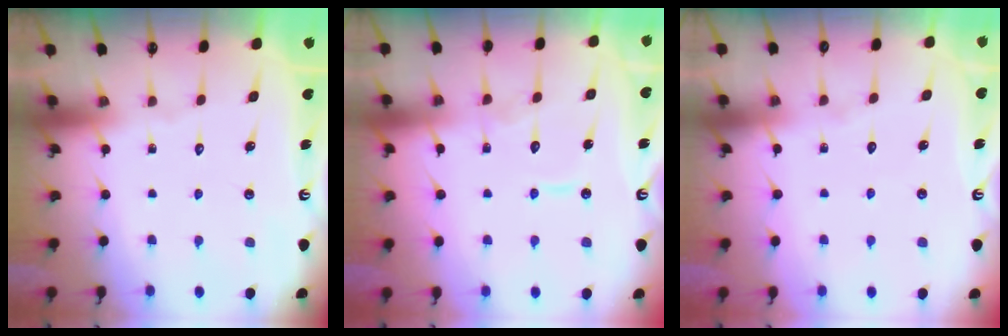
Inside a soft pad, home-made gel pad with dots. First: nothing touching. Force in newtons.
{"total": 8.8, "press": 8.8, "slide": 0.7}
{"total": 3.9, "press": 3.9, "slide": 0.3}